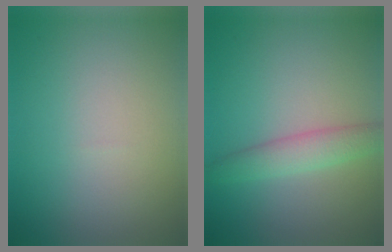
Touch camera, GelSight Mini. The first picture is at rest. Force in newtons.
{"total": 2.7, "press": 2.7, "slide": 0.1}